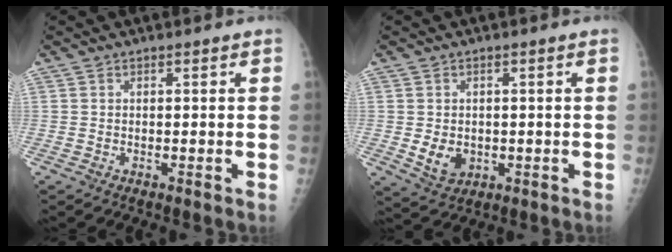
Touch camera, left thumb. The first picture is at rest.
{"total": 5.0, "force": [-0.5, 4.0, 2.9], "torque": [-0.033, -0.005, 0.004]}